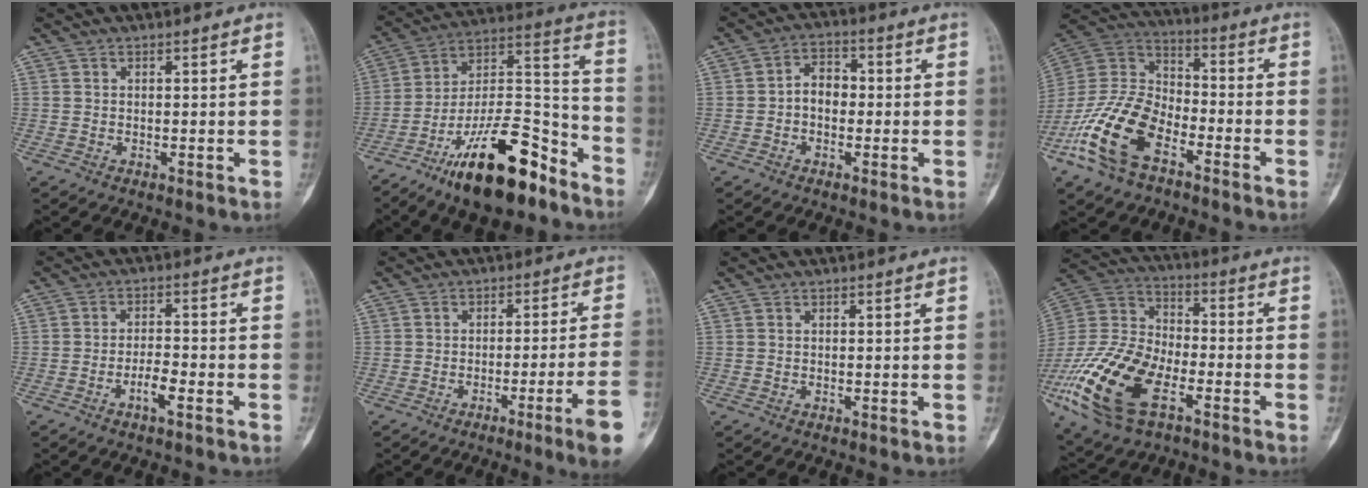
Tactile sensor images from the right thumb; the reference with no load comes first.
{"total": 23.1, "force": [-14.8, 8.3, 15.7], "torque": [-0.258, 0.096, -0.250]}
{"total": 5.1, "force": [-0.7, 3.7, 3.4], "torque": [-0.036, 0.022, -0.024]}
{"total": 18.3, "force": [-9.0, 9.8, 12.5], "torque": [-0.253, 0.055, -0.180]}
{"total": 4.3, "force": [-2.3, 1.1, 3.4], "torque": [-0.065, 0.017, -0.044]}
{"total": 9.7, "force": [-4.5, -0.8, 8.5], "torque": [-0.125, 0.013, -0.065]}
{"total": 0.0}
{"total": 23.0, "force": [-9.7, 12.1, 17.0], "torque": [-0.397, 0.023, -0.180]}